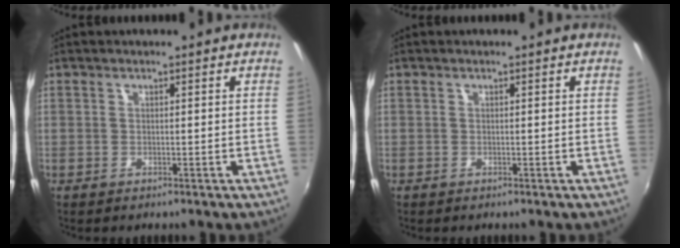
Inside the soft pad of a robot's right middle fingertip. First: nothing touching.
{"total": 0.0}